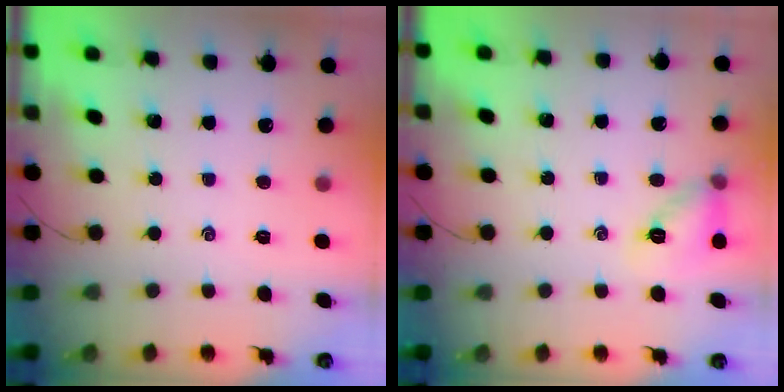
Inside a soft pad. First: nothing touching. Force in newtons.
{"total": 9.9, "press": 9.8, "slide": 1.6}